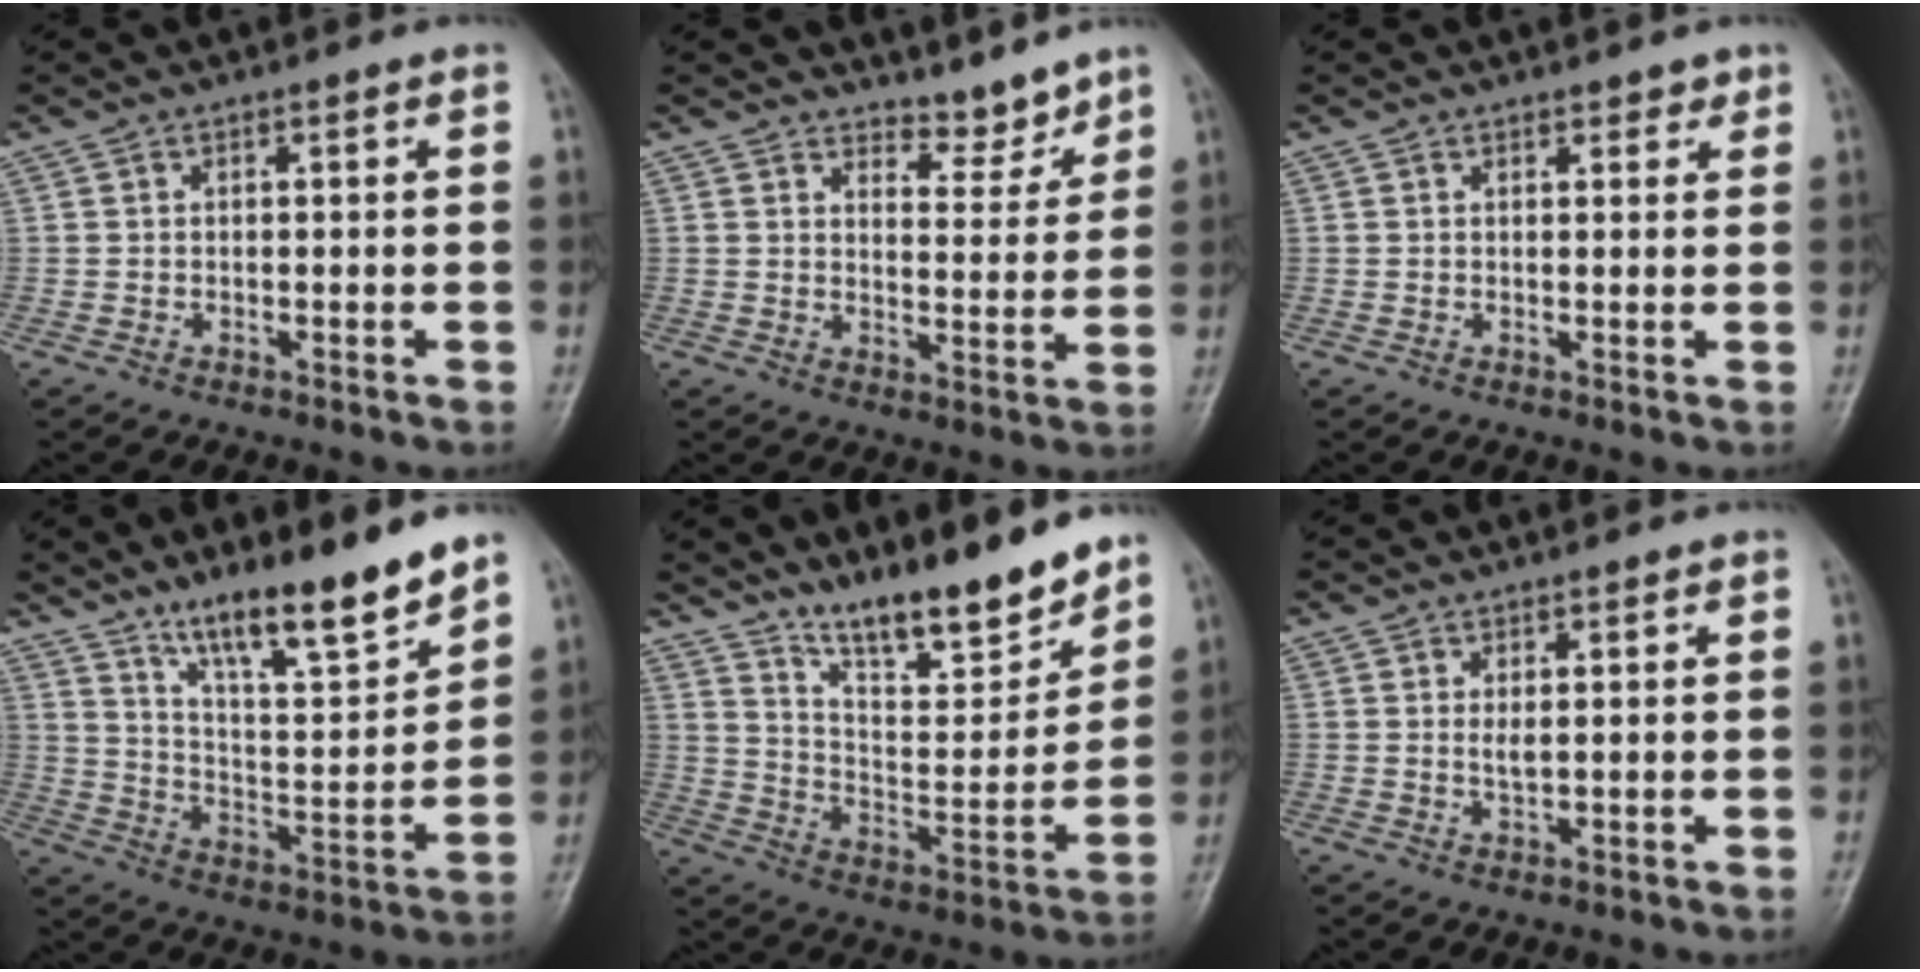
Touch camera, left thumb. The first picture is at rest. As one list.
[{"total": 6.1, "force": [5.7, 2.0, 1.0], "torque": [0.011, -0.056, 0.099]}, {"total": 1.8, "force": [1.5, 1.0, 0.6], "torque": [0.009, -0.007, 0.014]}, {"total": 15.6, "force": [11.9, 2.5, 9.7], "torque": [-0.137, -0.079, 0.208]}, {"total": 16.4, "force": [13.3, 3.6, 8.8], "torque": [-0.104, -0.088, 0.233]}, {"total": 1.8, "force": [0.7, 0.7, 1.5], "torque": [-0.026, -0.007, 0.014]}]